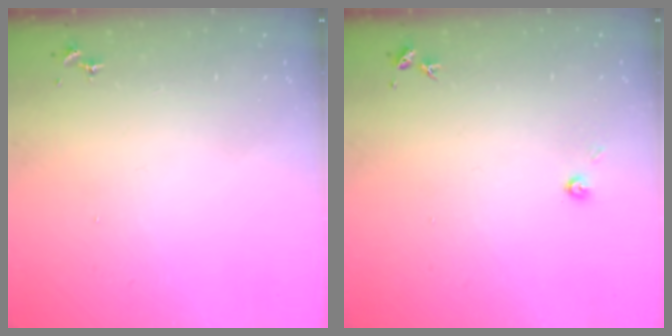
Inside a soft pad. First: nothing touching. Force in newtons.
{"total": 3.5, "press": 3.5, "slide": 0.2}